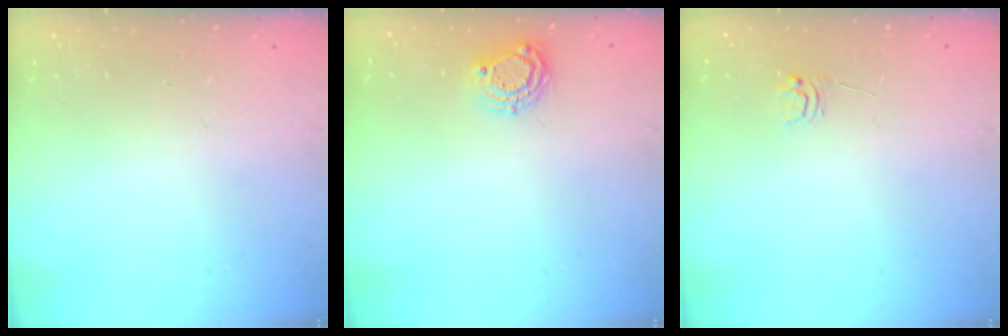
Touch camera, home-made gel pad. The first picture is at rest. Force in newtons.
{"total": 6.6, "press": 6.6, "slide": 0.1}
{"total": 4.0, "press": 4.0, "slide": 0.6}